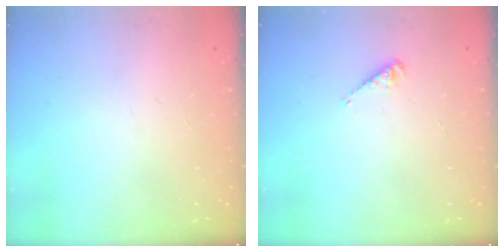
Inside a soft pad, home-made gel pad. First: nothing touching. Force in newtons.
{"total": 2.7, "press": 2.7, "slide": 0.3}